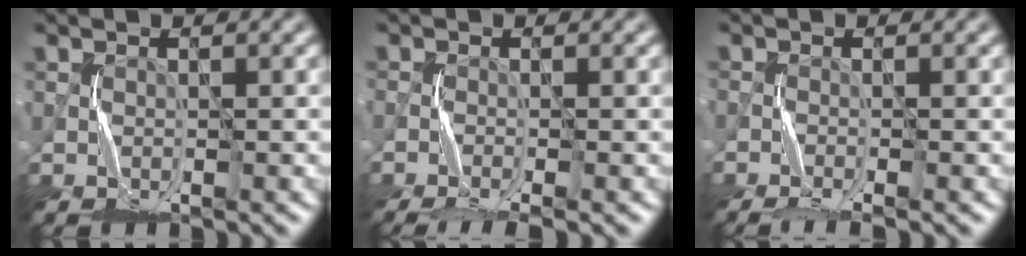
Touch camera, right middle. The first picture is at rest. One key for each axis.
{"total": 3.6, "fx": -2.9, "fy": 0.4, "fz": 2.2, "tx": -0.036, "ty": -0.003, "tz": -0.054}
{"total": 2.9, "fx": -2.4, "fy": 0.1, "fz": 1.6, "tx": -0.025, "ty": -0.003, "tz": -0.047}